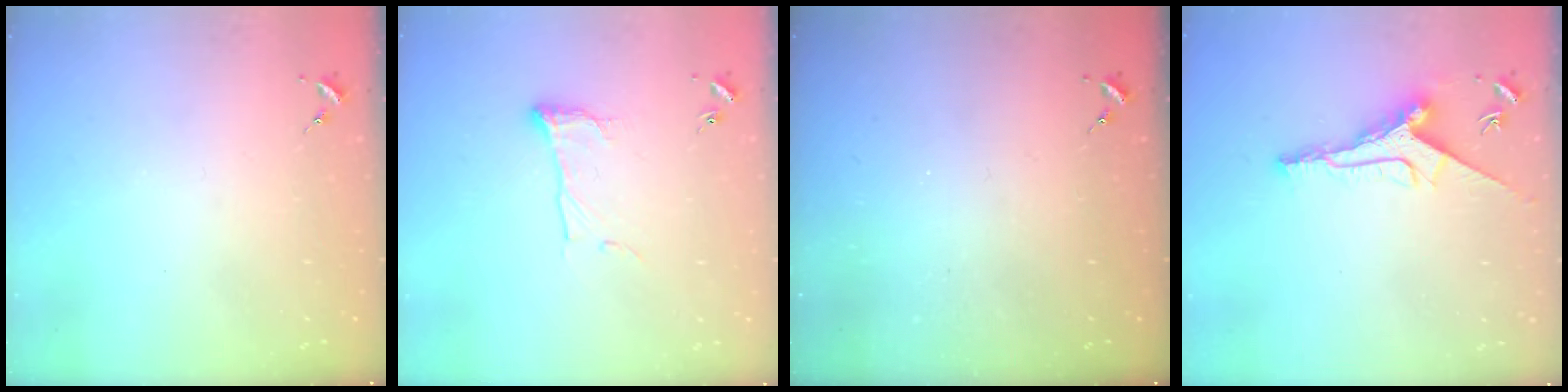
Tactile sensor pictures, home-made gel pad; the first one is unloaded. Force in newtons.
{"total": 7.8, "press": 7.8, "slide": 0.1}
{"total": 0.0}
{"total": 10.9, "press": 10.9, "slide": 0.4}